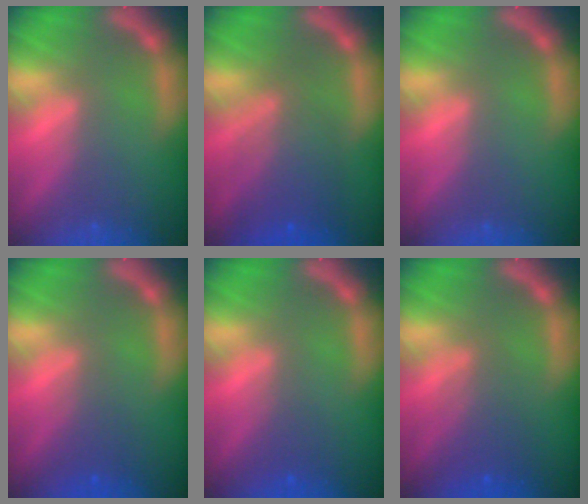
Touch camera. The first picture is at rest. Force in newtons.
{"total": 6.0}
{"total": 0.0}
{"total": 1.9}
{"total": 1.5}
{"total": 3.6}